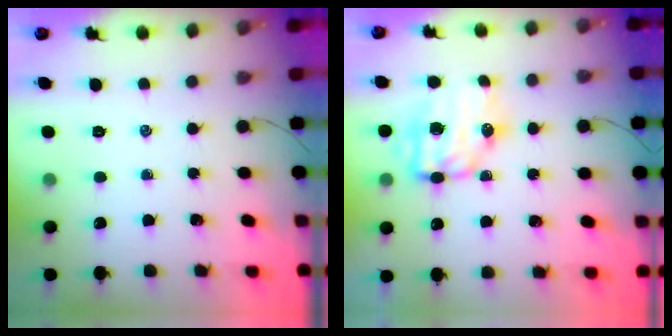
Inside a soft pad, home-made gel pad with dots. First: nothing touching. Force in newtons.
{"total": 9.3, "press": 9.1, "slide": 1.8}